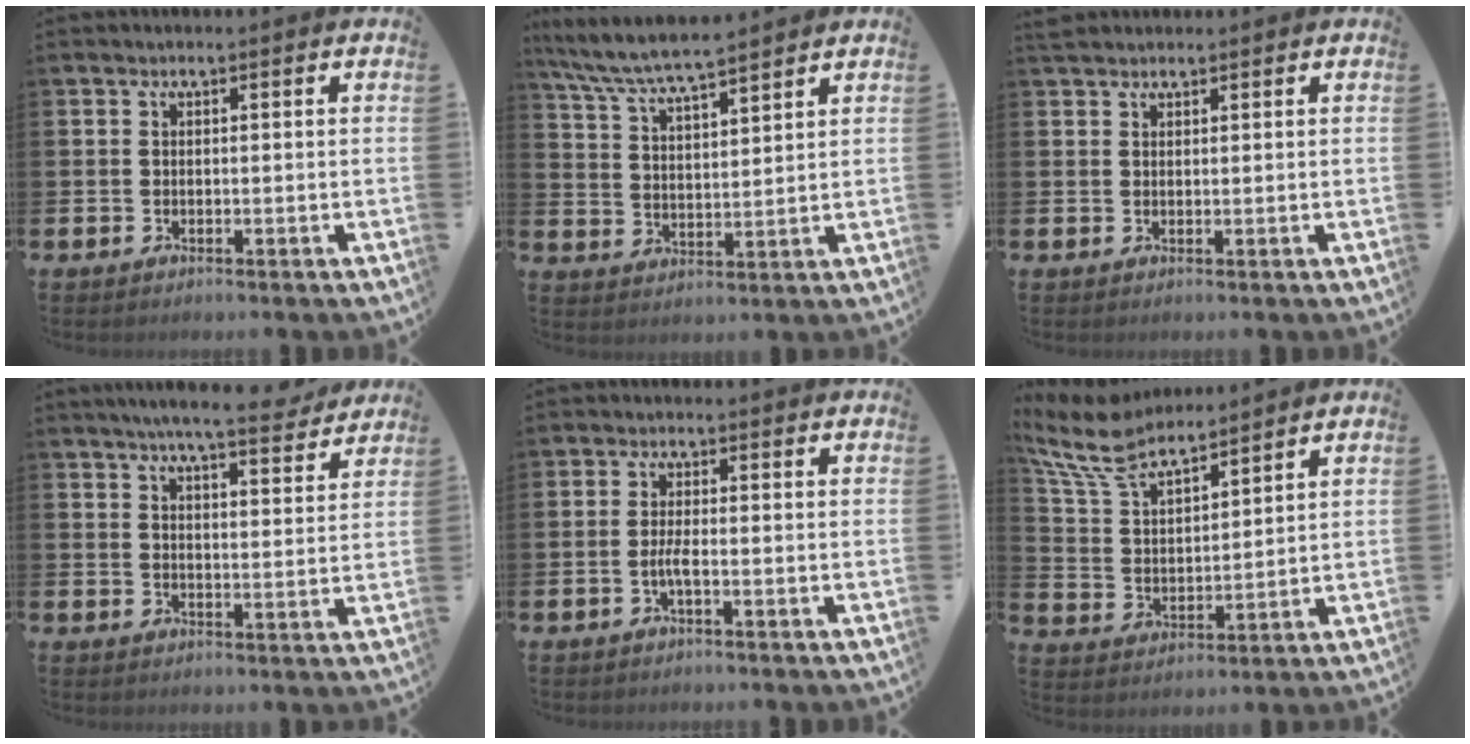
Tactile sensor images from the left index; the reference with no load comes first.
{"total": 6.7, "force": [6.4, 0.3, 1.8], "torque": [-0.063, -0.034, 0.115]}
{"total": 1.7, "force": [1.5, 0.6, 0.2], "torque": [0.001, 0.002, 0.027]}
{"total": 6.7, "force": [6.3, 0.6, 2.4], "torque": [-0.047, -0.034, 0.108]}
{"total": 1.8, "force": [-0.7, 0.2, 1.6], "torque": [-0.037, 0.003, -0.012]}
{"total": 8.1, "force": [7.3, 2.4, 2.6], "torque": [-0.090, -0.039, 0.133]}